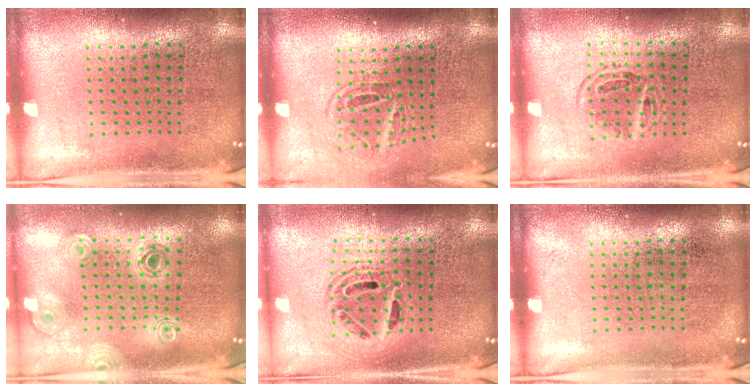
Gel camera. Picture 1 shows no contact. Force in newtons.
{"total": 1.7, "press": 1.1, "slide": 1.3}
{"total": 1.1, "press": 0.9, "slide": 0.6}
{"total": 0.9, "press": 0.9, "slide": 0.2}
{"total": 1.6, "press": 1.3, "slide": 0.9}
{"total": 0.0}